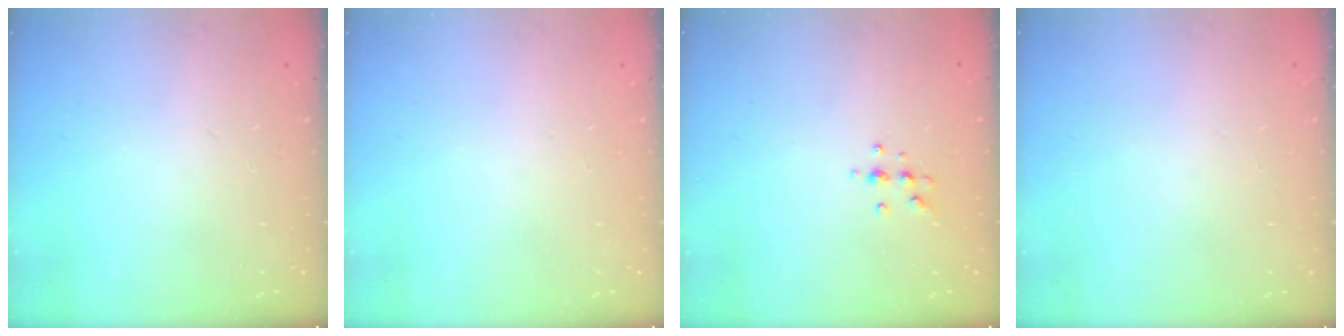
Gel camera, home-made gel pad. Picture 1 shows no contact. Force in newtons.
{"total": 0.0}
{"total": 4.8, "press": 4.8, "slide": 0.9}
{"total": 0.0}